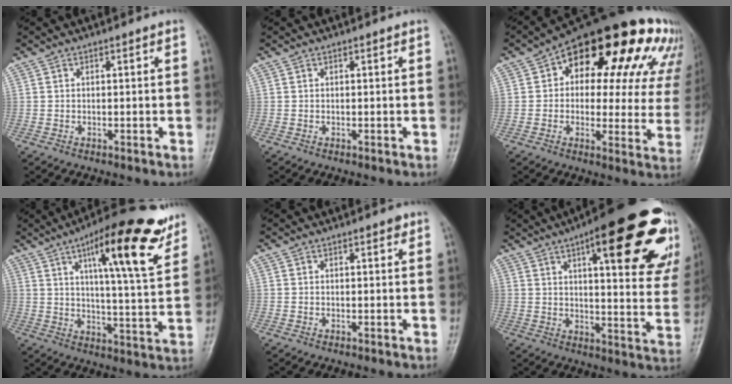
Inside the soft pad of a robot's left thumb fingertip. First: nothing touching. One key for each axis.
{"total": 0.0}
{"total": 26.0, "fx": 11.3, "fy": 13.6, "fz": 19.0, "tx": -0.204, "ty": 0.030, "tz": 0.149}
{"total": 18.8, "fx": 10.5, "fy": 4.4, "fz": 15.0, "tx": -0.195, "ty": -0.043, "tz": 0.156}
{"total": 0.9, "fx": 0.5, "fy": 0.5, "fz": 0.6, "tx": -0.002, "ty": 0.000, "tz": 0.003}
{"total": 26.6, "fx": 12.9, "fy": 7.7, "fz": 21.9, "tx": -0.248, "ty": -0.022, "tz": 0.168}